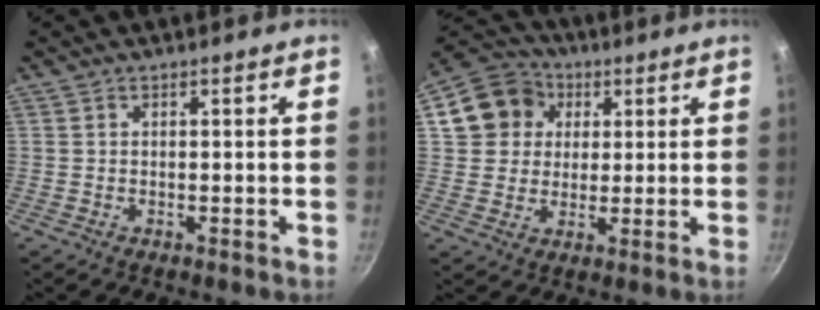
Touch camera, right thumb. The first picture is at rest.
{"total": 11.4, "force": [3.2, 10.0, 4.3], "torque": [-0.050, 0.019, 0.045]}